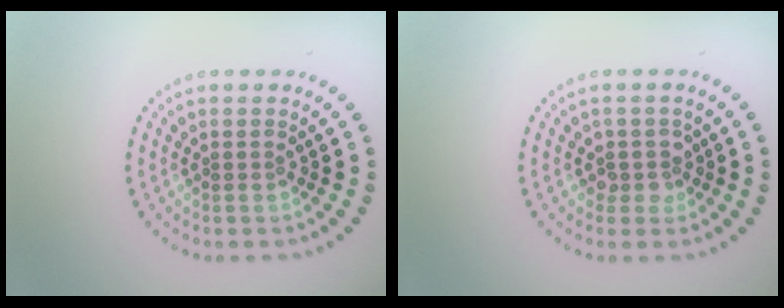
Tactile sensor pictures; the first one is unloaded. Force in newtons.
{"total": 1.8, "press": 1.5, "slide": 1.0}